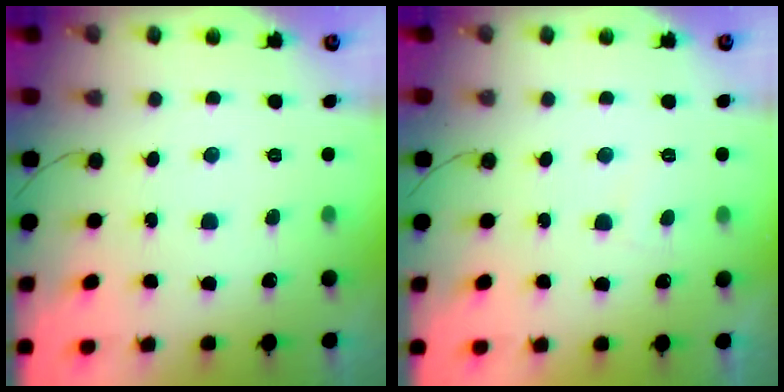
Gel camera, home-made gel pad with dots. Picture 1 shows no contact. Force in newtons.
{"total": 0.8, "press": 0.6, "slide": 0.5}